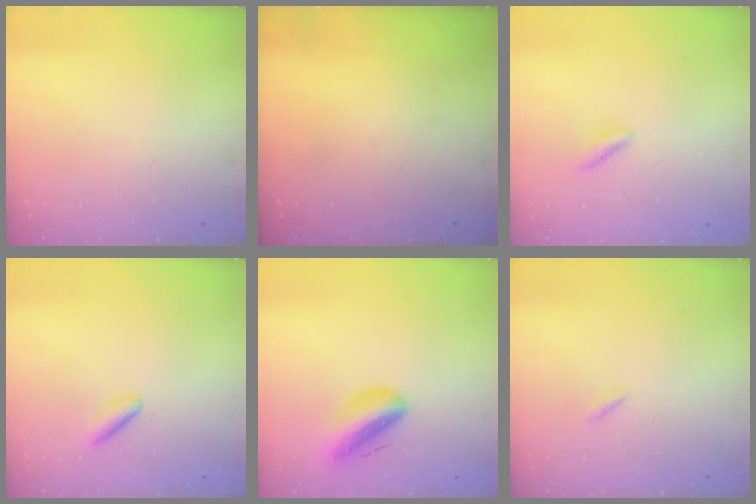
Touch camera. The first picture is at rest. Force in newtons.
{"total": 0.0}
{"total": 2.6, "press": 2.5, "slide": 0.8}
{"total": 2.9, "press": 2.8, "slide": 0.9}
{"total": 10.2, "press": 9.7, "slide": 3.2}
{"total": 0.9, "press": 0.8, "slide": 0.5}